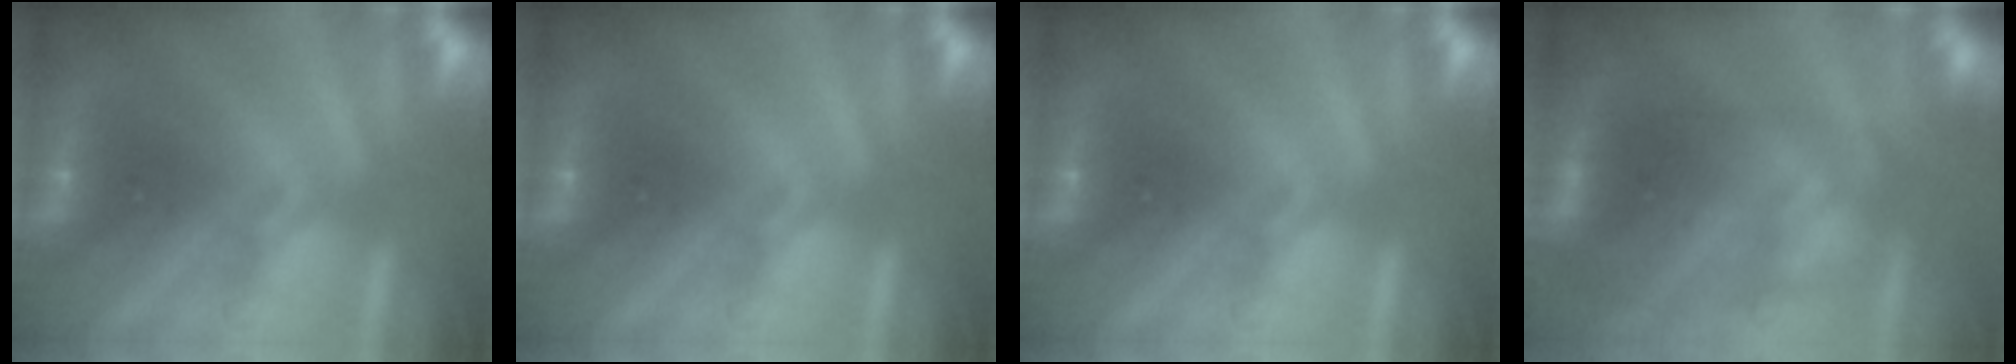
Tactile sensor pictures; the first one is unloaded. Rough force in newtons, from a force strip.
{"total": 0.0}
{"total": 0.0}
{"total": 2.8}